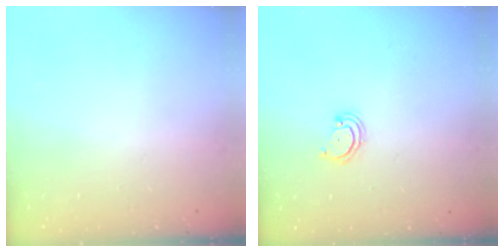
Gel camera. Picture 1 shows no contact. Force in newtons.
{"total": 3.3, "press": 3.3, "slide": 0.5}